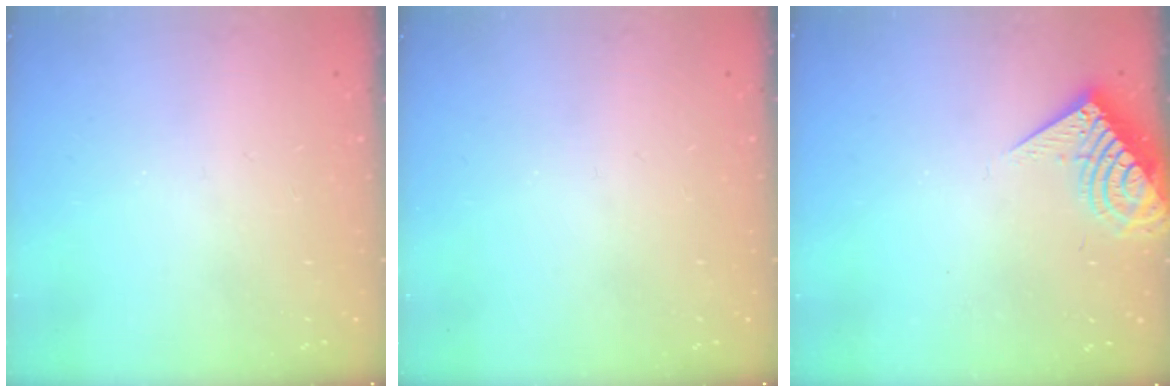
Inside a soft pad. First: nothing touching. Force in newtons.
{"total": 0.0}
{"total": 8.1, "press": 8.1, "slide": 0.7}